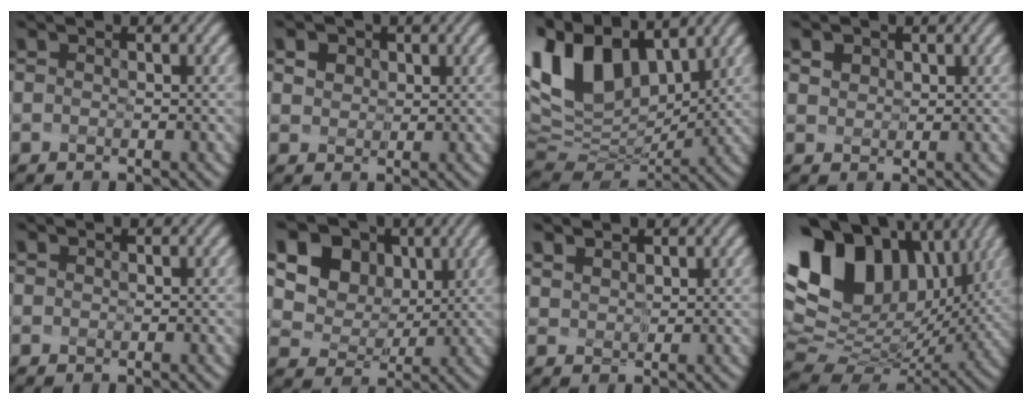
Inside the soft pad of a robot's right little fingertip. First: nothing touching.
{"total": 4.9, "force": [2.6, 3.6, 2.2], "torque": [-0.054, 0.010, 0.042]}
{"total": 10.5, "force": [5.1, 6.2, 6.8], "torque": [-0.160, 0.013, 0.109]}
{"total": 3.7, "force": [2.1, 2.7, 1.6], "torque": [-0.045, 0.009, 0.036]}
{"total": 0.0}
{"total": 11.3, "force": [5.2, 8.8, 4.7], "torque": [-0.122, 0.004, 0.118]}
{"total": 2.8, "force": [2.2, 1.5, 0.9], "torque": [-0.046, 0.006, 0.054]}
{"total": 15.2, "force": [5.9, 10.0, 9.8], "torque": [-0.207, 0.026, 0.120]}